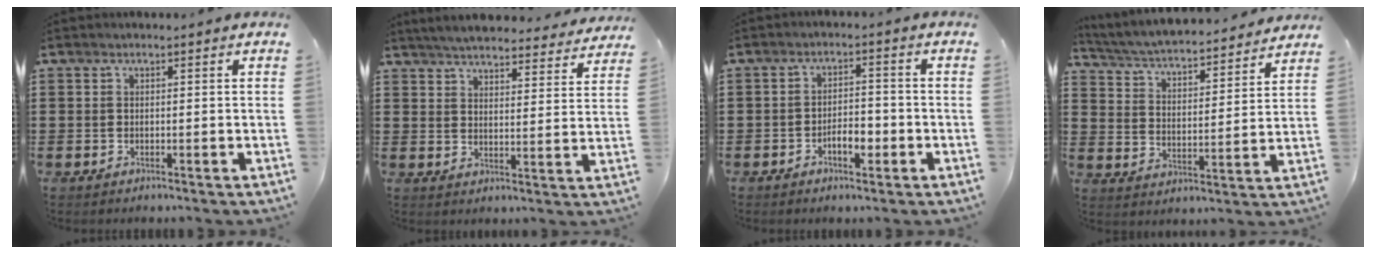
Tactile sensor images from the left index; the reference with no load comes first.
{"total": 5.2, "force": [5.1, 0.0, 1.1], "torque": [-0.042, -0.028, 0.089]}
{"total": 4.0, "force": [-1.8, 1.8, 3.0], "torque": [-0.054, 0.006, -0.033]}
{"total": 4.2, "force": [4.0, 0.0, 1.2], "torque": [-0.043, -0.036, 0.062]}